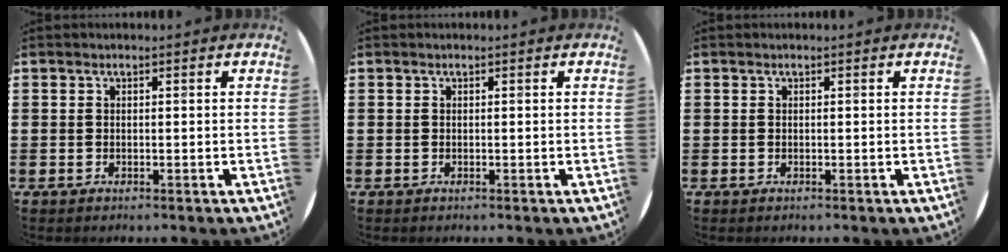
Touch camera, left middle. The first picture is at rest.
{"total": 0.0}
{"total": 0.0}